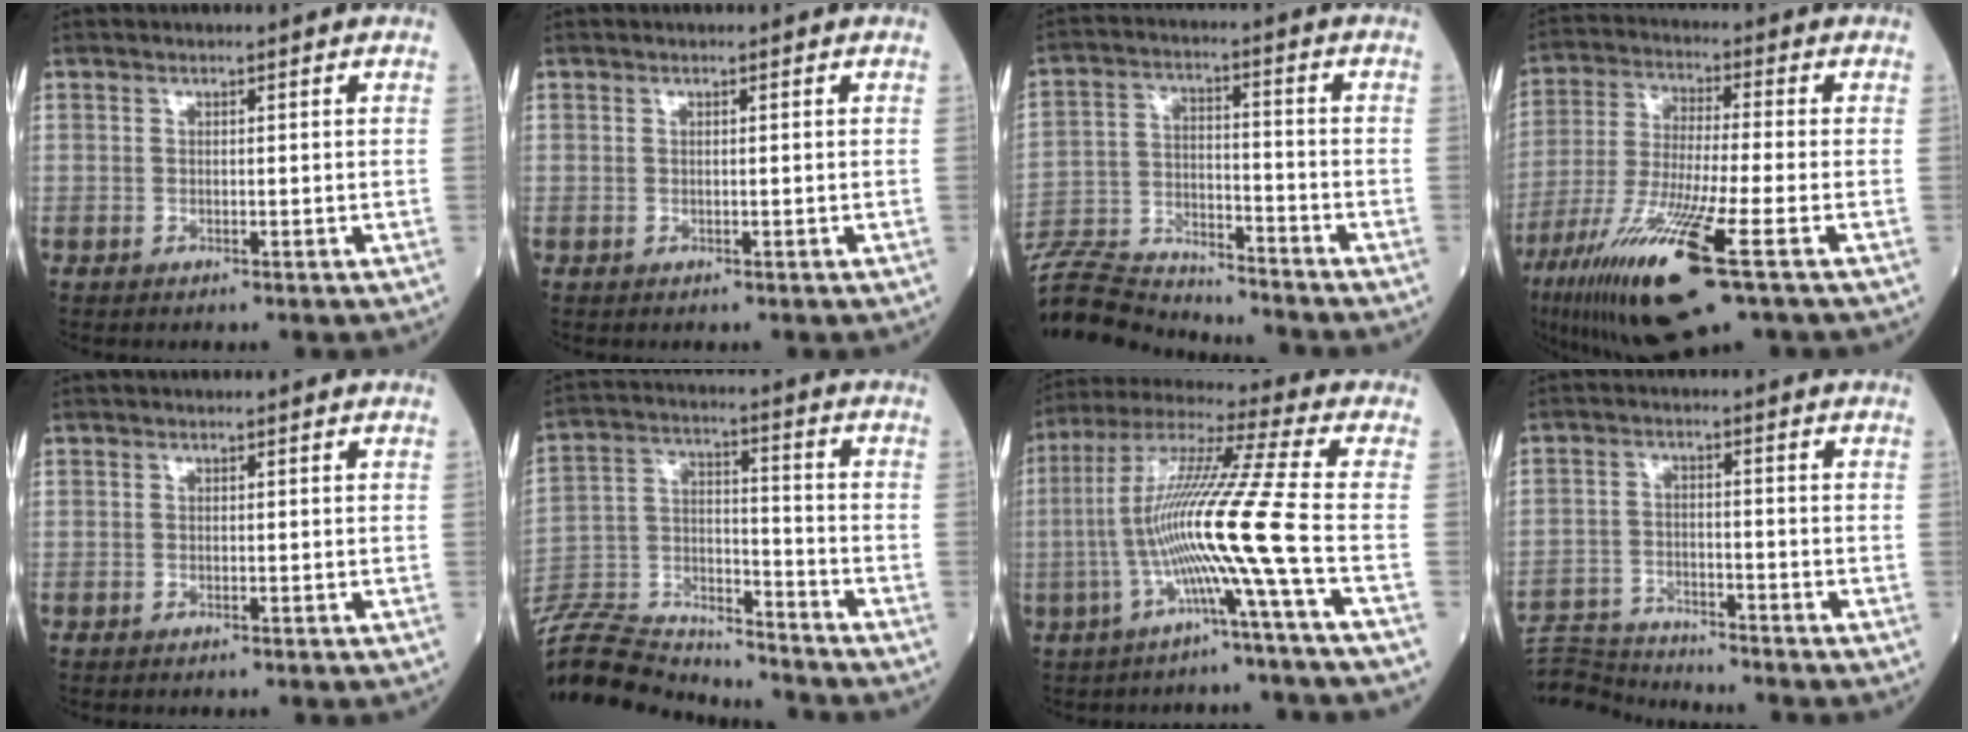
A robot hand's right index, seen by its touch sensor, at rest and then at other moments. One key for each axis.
{"total": 0.0}
{"total": 15.5, "fx": -15.1, "fy": 1.3, "fz": 3.1, "tx": -0.060, "ty": 0.011, "tz": -0.257}
{"total": 17.1, "fx": -8.5, "fy": 1.2, "fz": 14.8, "tx": -0.309, "ty": -0.045, "tz": -0.154}
{"total": 0.0}
{"total": 21.0, "fx": -20.0, "fy": 3.8, "fz": 5.1, "tx": -0.144, "ty": 0.010, "tz": -0.331}
{"total": 14.3, "fx": -3.9, "fy": -3.1, "fz": 13.4, "tx": -0.266, "ty": 0.005, "tz": -0.083}
{"total": 9.2, "fx": -9.2, "fy": -0.4, "fz": 0.3, "tx": -0.008, "ty": 0.003, "tz": -0.166}